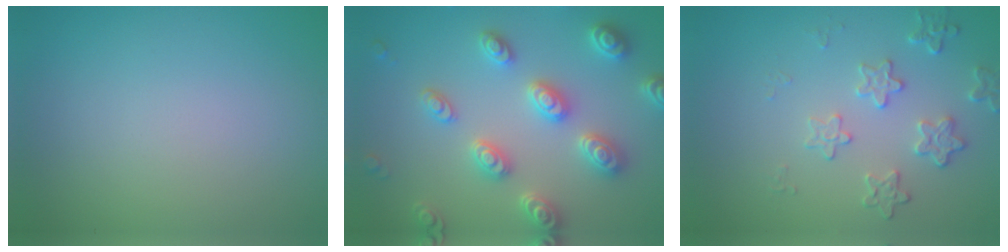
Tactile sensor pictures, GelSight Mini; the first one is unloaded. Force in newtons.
{"total": 5.0, "press": 4.8, "slide": 1.1}
{"total": 2.6, "press": 2.0, "slide": 1.7}